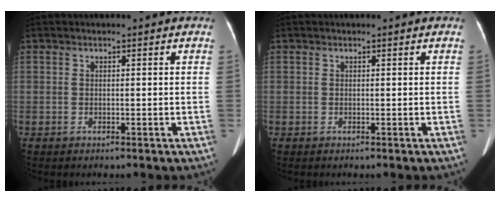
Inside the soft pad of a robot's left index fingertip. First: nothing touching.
{"total": 0.0}